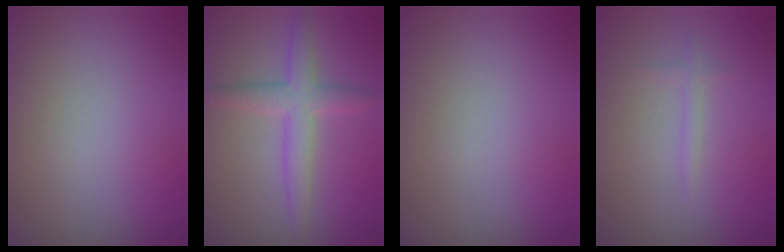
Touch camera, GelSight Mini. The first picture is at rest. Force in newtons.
{"total": 3.6, "press": 3.6, "slide": 0.1}
{"total": 0.0}
{"total": 0.8, "press": 0.8, "slide": 0.0}